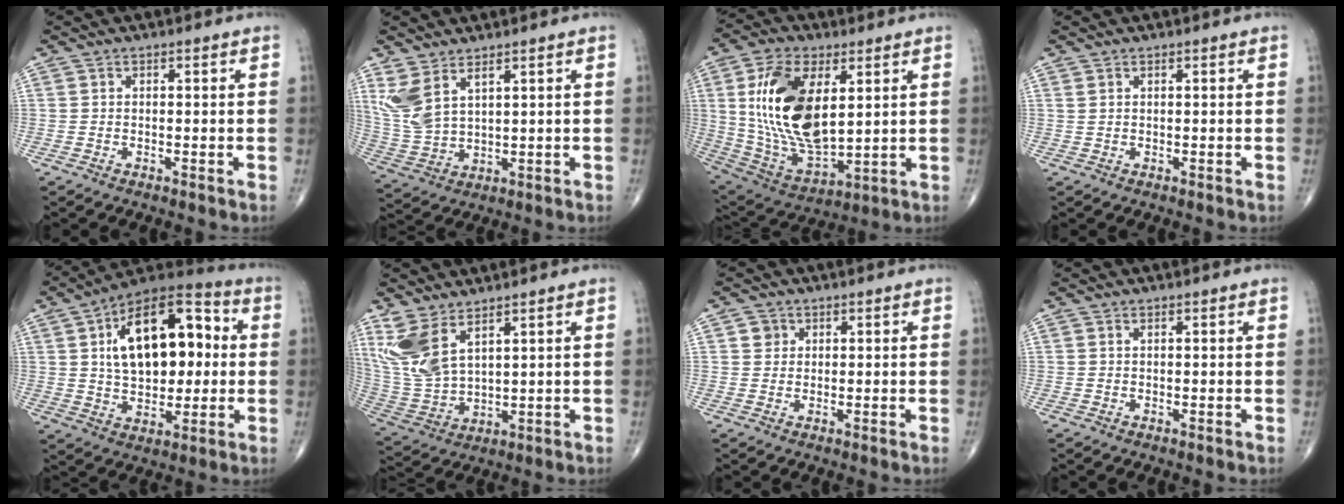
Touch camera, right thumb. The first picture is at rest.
{"total": 8.0, "force": [4.6, 3.5, 5.5], "torque": [-0.122, -0.017, 0.108]}
{"total": 20.8, "force": [4.7, 10.7, 17.2], "torque": [-0.322, -0.023, 0.096]}
{"total": 0.6, "force": [0.4, 0.2, 0.4], "torque": [-0.009, 0.005, 0.011]}
{"total": 21.6, "force": [3.7, 12.1, 17.5], "torque": [-0.244, 0.022, 0.055]}
{"total": 10.2, "force": [6.0, 4.4, 6.9], "torque": [-0.155, -0.027, 0.144]}
{"total": 2.1, "force": [0.8, 1.9, 0.4], "torque": [0.005, -0.003, 0.008]}
{"total": 0.0}